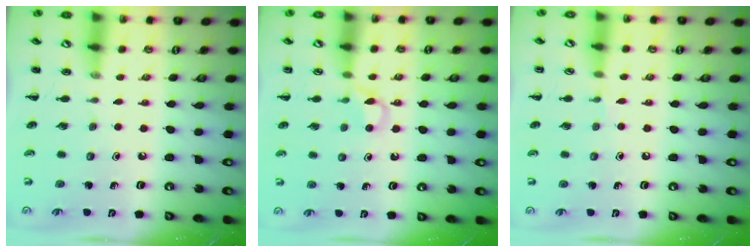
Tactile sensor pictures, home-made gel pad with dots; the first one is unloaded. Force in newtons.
{"total": 4.3, "press": 4.0, "slide": 1.4}
{"total": 3.3, "press": 3.0, "slide": 1.2}